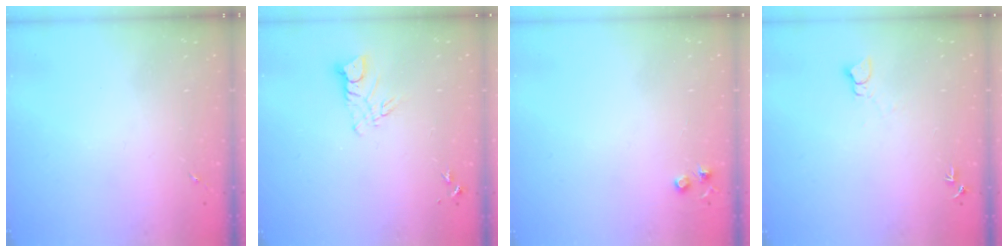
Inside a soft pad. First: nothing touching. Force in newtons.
{"total": 6.1, "press": 6.0, "slide": 0.6}
{"total": 4.2, "press": 4.1, "slide": 0.7}
{"total": 4.6, "press": 4.6, "slide": 0.5}